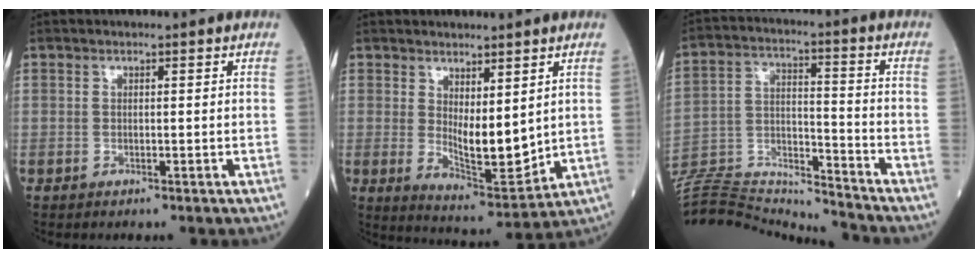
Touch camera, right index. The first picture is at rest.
{"total": 7.8, "force": [1.6, 2.4, 7.3], "torque": [-0.120, -0.023, 0.046]}
{"total": 16.7, "force": [-16.6, -0.5, 1.9], "torque": [-0.038, 0.029, -0.280]}